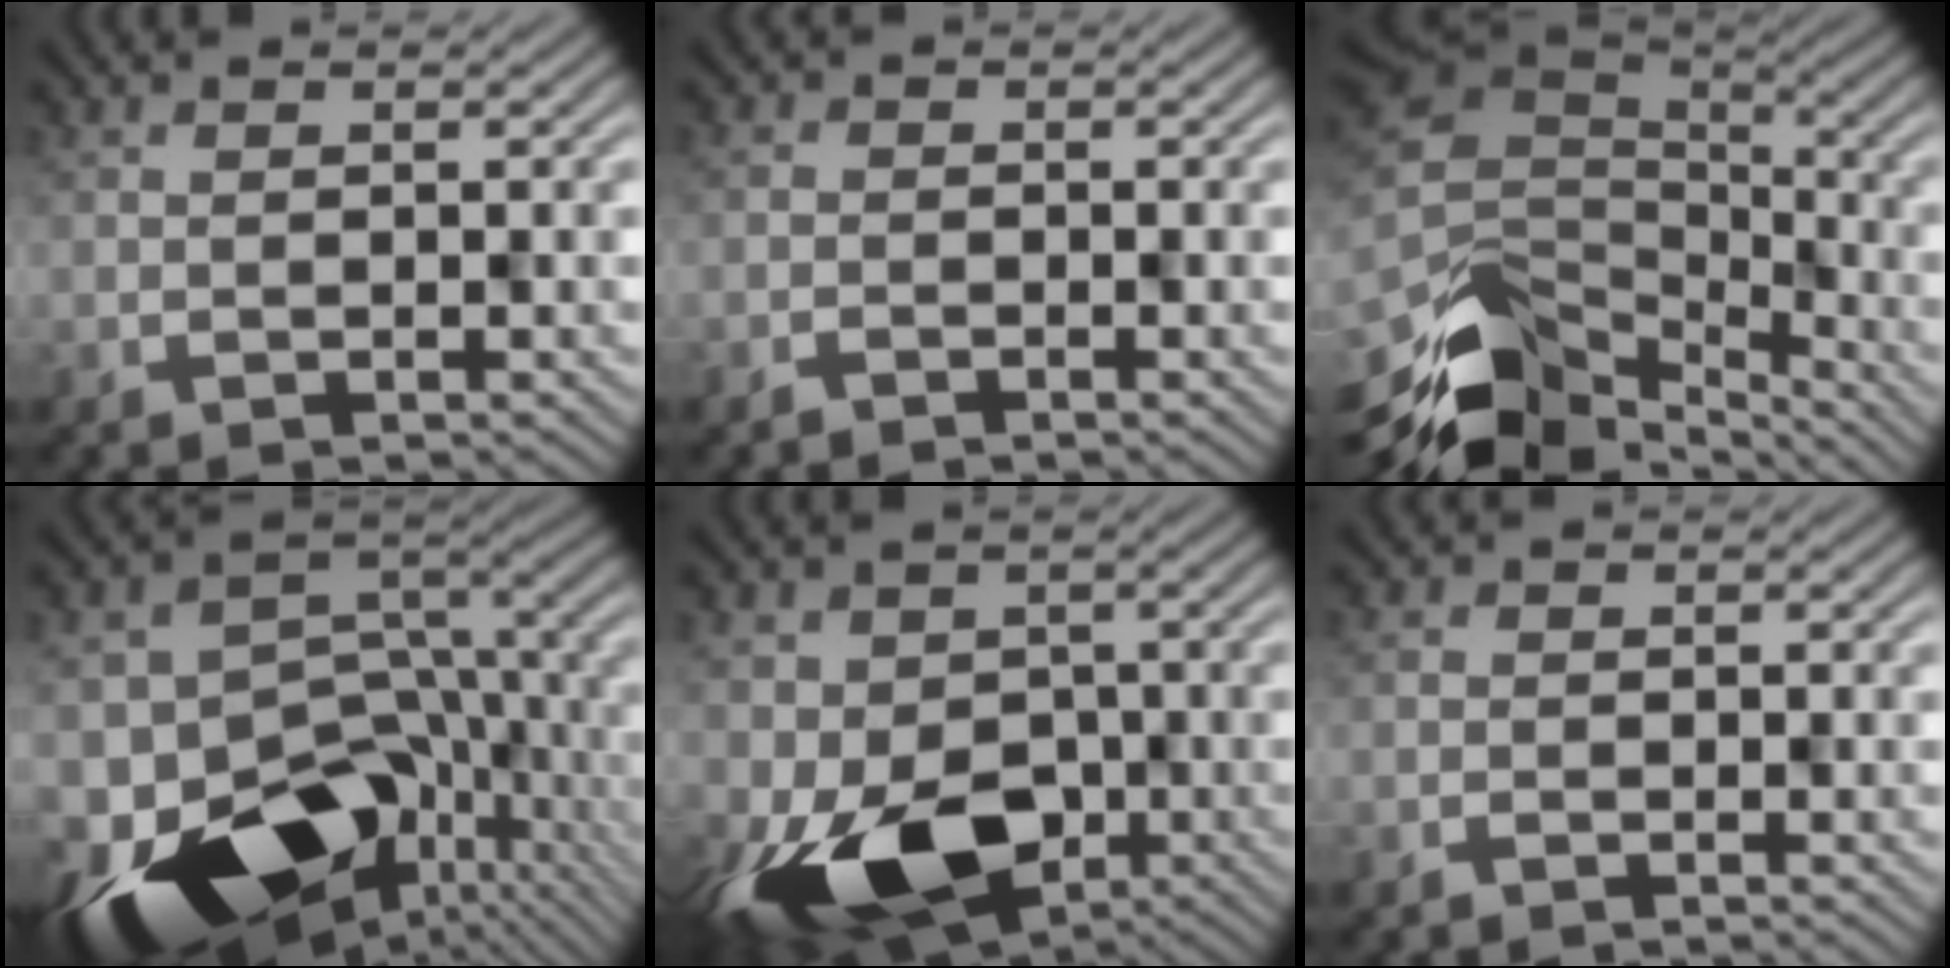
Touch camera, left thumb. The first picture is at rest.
{"total": 1.2, "force": [-0.9, 0.5, -0.5], "torque": [0.014, 0.001, -0.017]}
{"total": 11.0, "force": [-6.2, 5.8, 7.0], "torque": [-0.183, -0.013, -0.107]}
{"total": 16.3, "force": [-7.1, 10.0, 10.8], "torque": [-0.208, -0.031, -0.102]}
{"total": 15.1, "force": [-6.4, 9.4, 10.0], "torque": [-0.181, -0.041, -0.098]}
{"total": 1.0, "force": [-0.8, 0.4, -0.4], "torque": [0.013, 0.001, -0.014]}